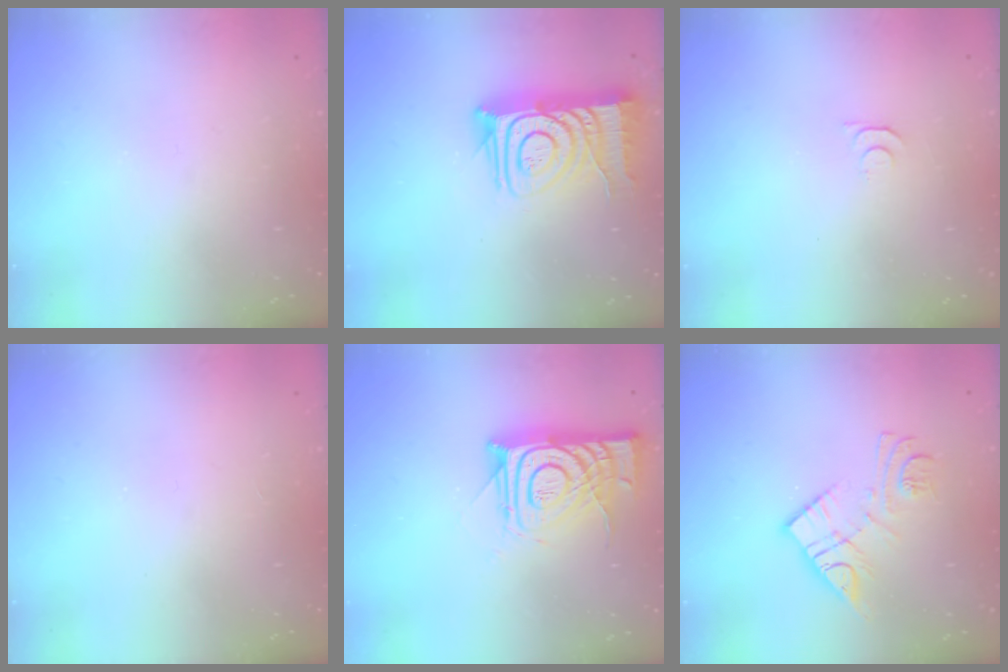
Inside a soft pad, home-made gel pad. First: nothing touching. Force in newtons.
{"total": 15.9, "press": 15.8, "slide": 1.6}
{"total": 4.1, "press": 4.0, "slide": 0.6}
{"total": 2.8, "press": 2.8, "slide": 0.4}
{"total": 14.0, "press": 14.0, "slide": 1.4}
{"total": 11.7, "press": 11.7, "slide": 0.9}